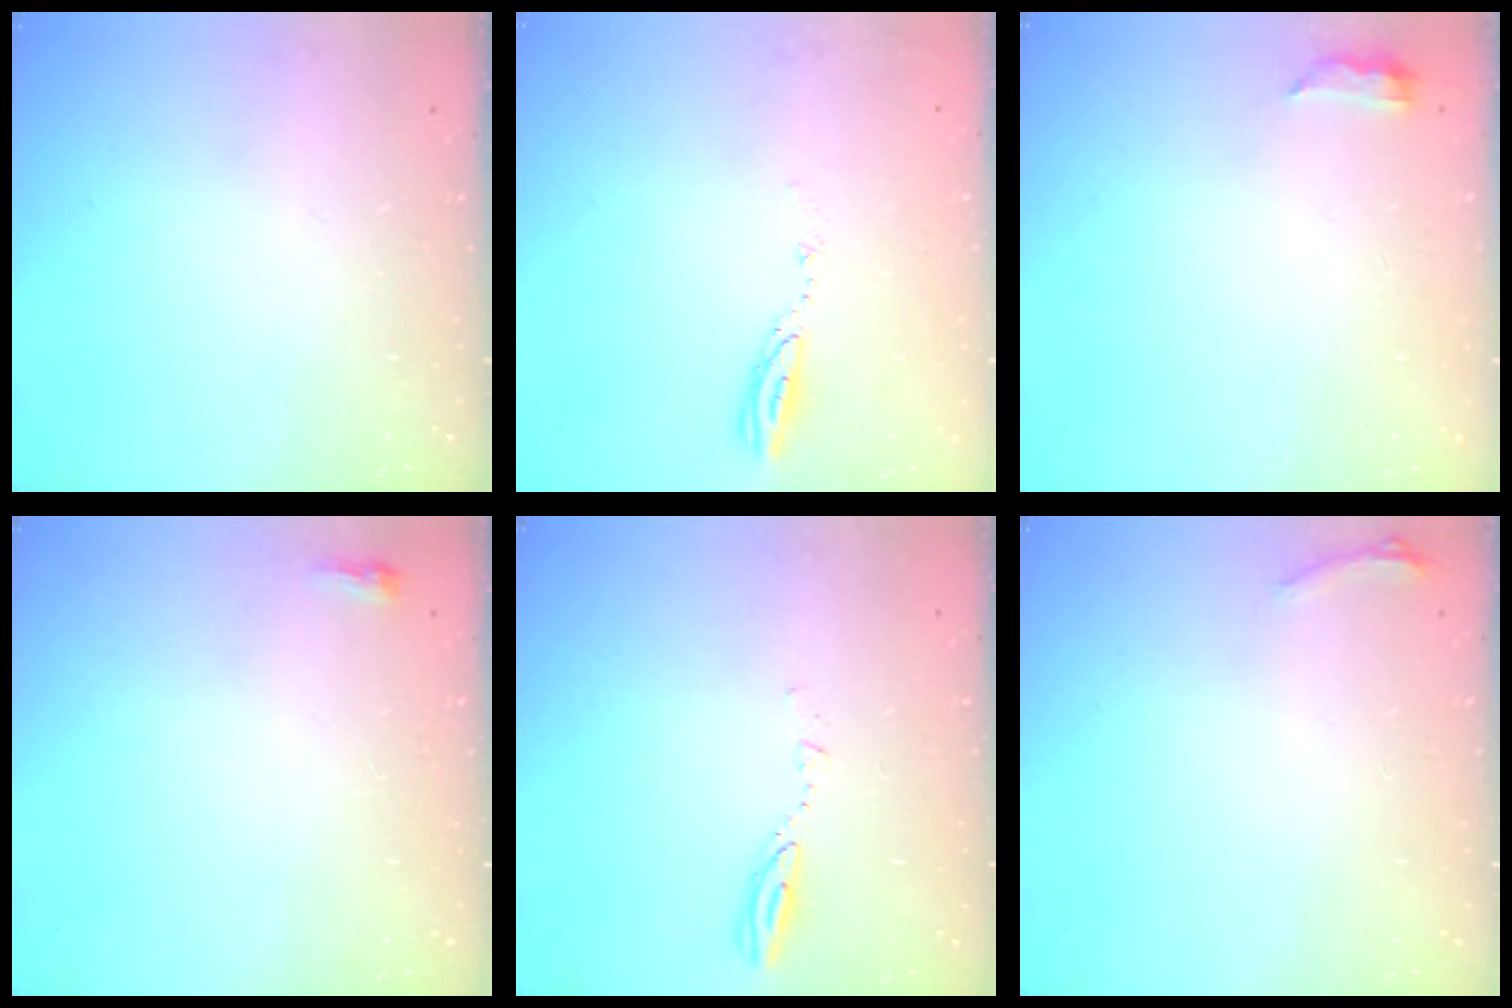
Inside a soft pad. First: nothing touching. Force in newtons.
{"total": 3.6, "press": 3.6, "slide": 0.3}
{"total": 4.0, "press": 3.7, "slide": 1.3}
{"total": 2.4, "press": 2.4, "slide": 0.6}
{"total": 3.1, "press": 3.1, "slide": 0.3}
{"total": 5.0, "press": 4.7, "slide": 1.9}